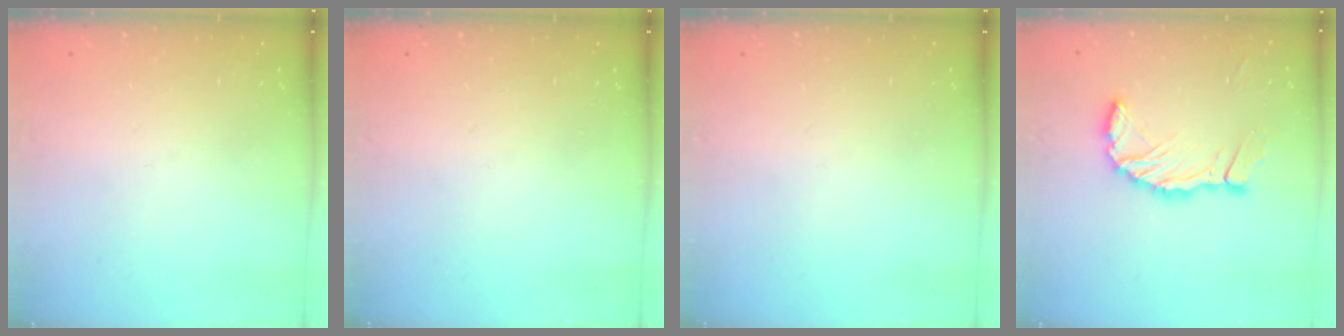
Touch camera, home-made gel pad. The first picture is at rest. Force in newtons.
{"total": 0.0}
{"total": 0.0}
{"total": 10.5, "press": 10.3, "slide": 2.0}